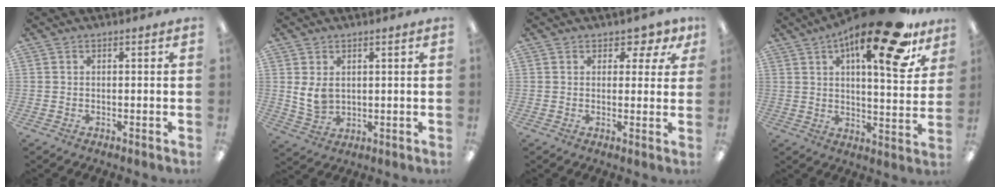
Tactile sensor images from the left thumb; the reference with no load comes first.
{"total": 5.6, "force": [1.9, 4.0, 3.5], "torque": [-0.076, -0.009, 0.035]}
{"total": 3.9, "force": [2.2, 2.8, 1.5], "torque": [-0.012, -0.004, 0.036]}
{"total": 21.9, "force": [13.4, 6.0, 16.3], "torque": [-0.238, -0.075, 0.204]}